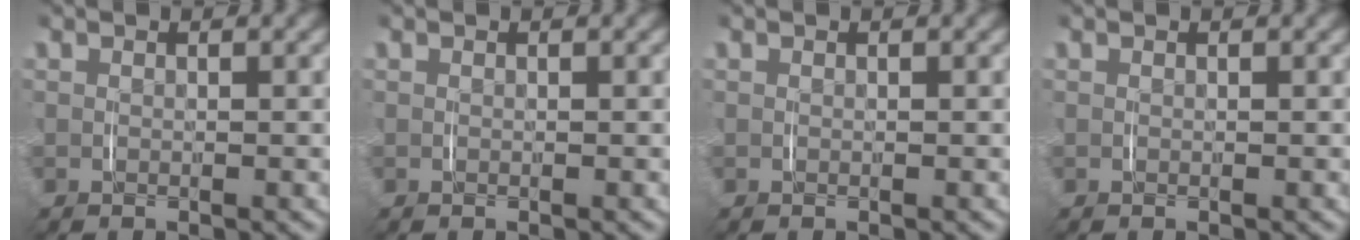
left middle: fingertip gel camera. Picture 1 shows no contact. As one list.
[{"total": 0.0}, {"total": 0.0}, {"total": 0.0}]